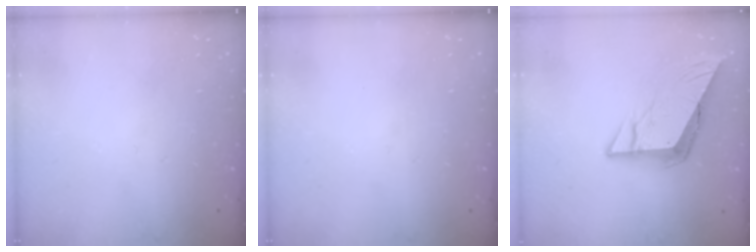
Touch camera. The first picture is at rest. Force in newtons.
{"total": 0.0}
{"total": 9.8, "press": 9.8, "slide": 0.6}